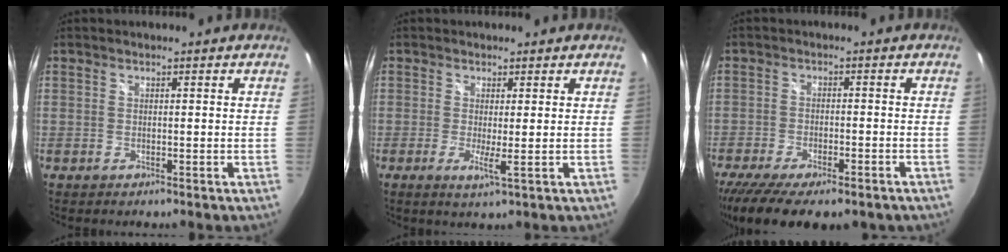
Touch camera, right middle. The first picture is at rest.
{"total": 2.7, "force": [-0.2, -0.3, 2.7], "torque": [-0.051, -0.008, -0.005]}
{"total": 15.2, "force": [-11.4, 4.9, 8.9], "torque": [-0.194, -0.053, -0.175]}